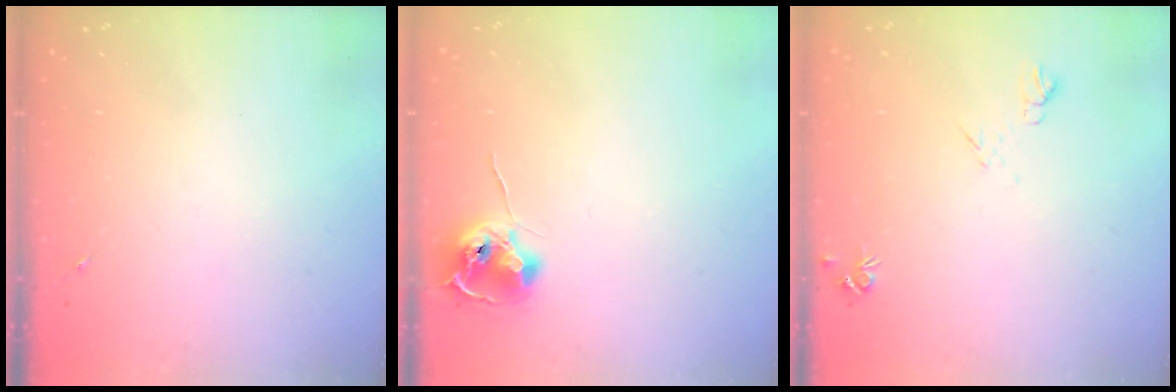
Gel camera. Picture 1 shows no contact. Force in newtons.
{"total": 9.1, "press": 9.1, "slide": 0.6}
{"total": 5.3, "press": 5.2, "slide": 0.9}